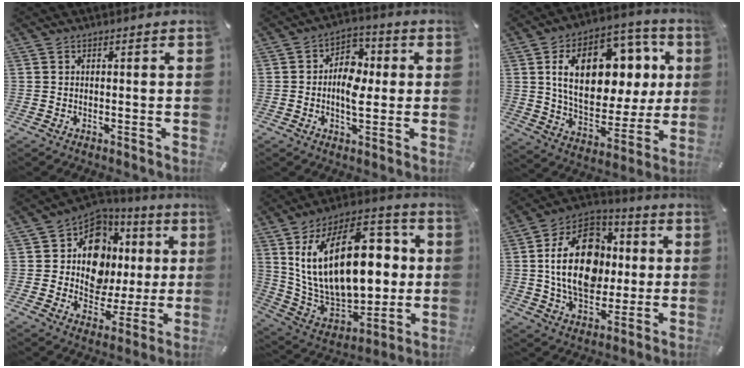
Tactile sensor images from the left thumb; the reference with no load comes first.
{"total": 8.1, "force": [-0.8, 5.6, 5.8], "torque": [-0.083, 0.005, -0.019]}
{"total": 21.6, "force": [6.0, 14.0, 15.3], "torque": [-0.248, -0.013, 0.105]}
{"total": 14.0, "force": [3.2, 11.5, 7.3], "torque": [-0.117, -0.025, 0.067]}
{"total": 29.4, "force": [5.5, 17.5, 22.9], "torque": [-0.413, -0.026, 0.097]}
{"total": 21.6, "force": [1.1, 15.7, 14.9], "torque": [-0.271, 0.009, 0.016]}